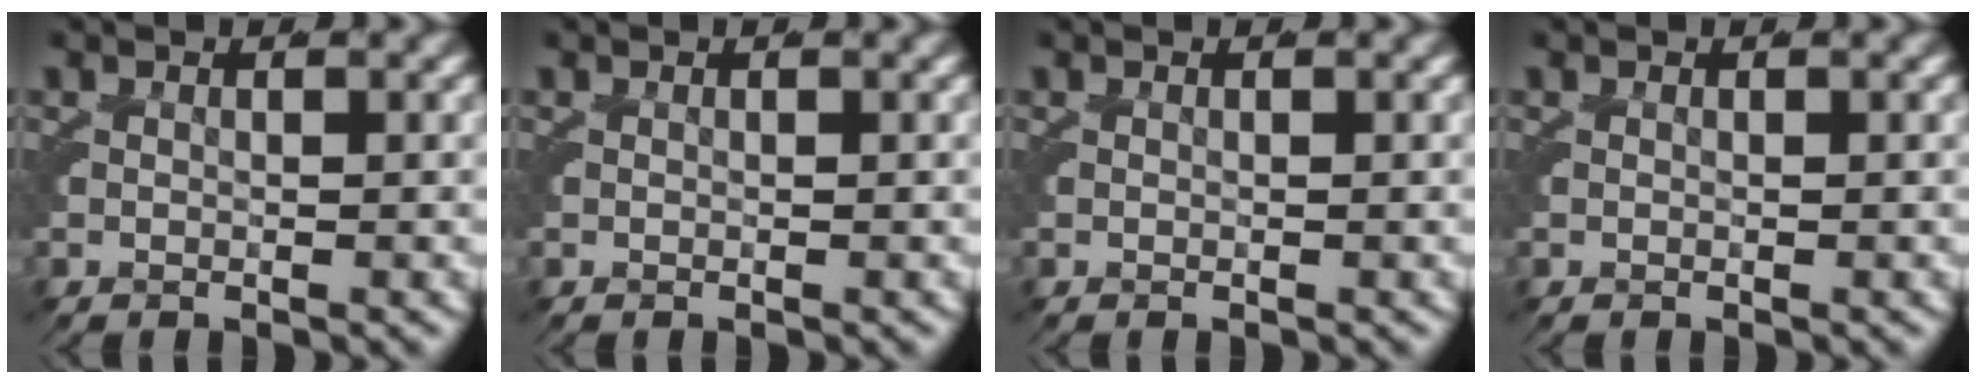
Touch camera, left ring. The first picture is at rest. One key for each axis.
{"total": 0.0}
{"total": 0.0}
{"total": 0.0}